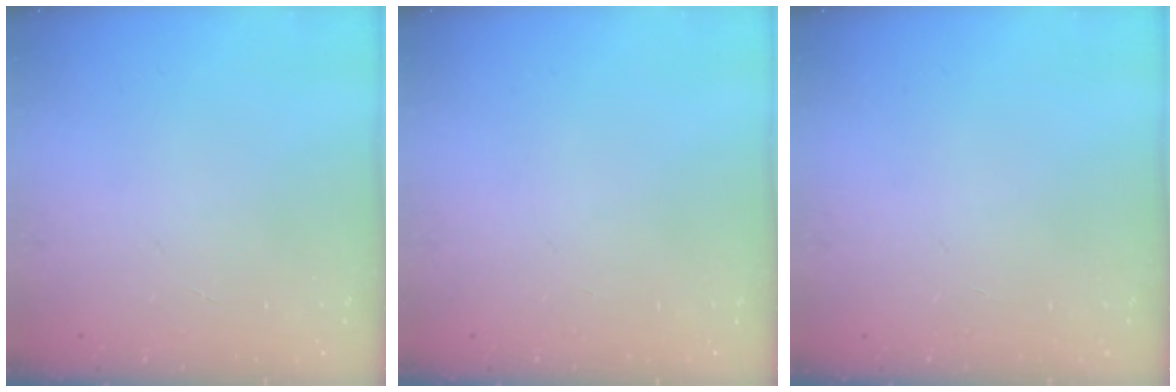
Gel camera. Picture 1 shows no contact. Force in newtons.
{"total": 0.0}
{"total": 0.0}